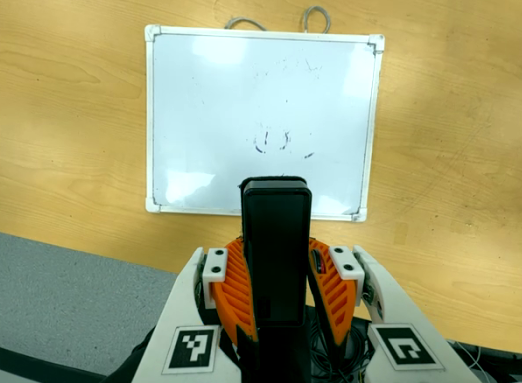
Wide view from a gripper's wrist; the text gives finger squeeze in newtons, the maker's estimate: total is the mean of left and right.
{"total": 9.7, "left": 8.2, "right": 11.2}